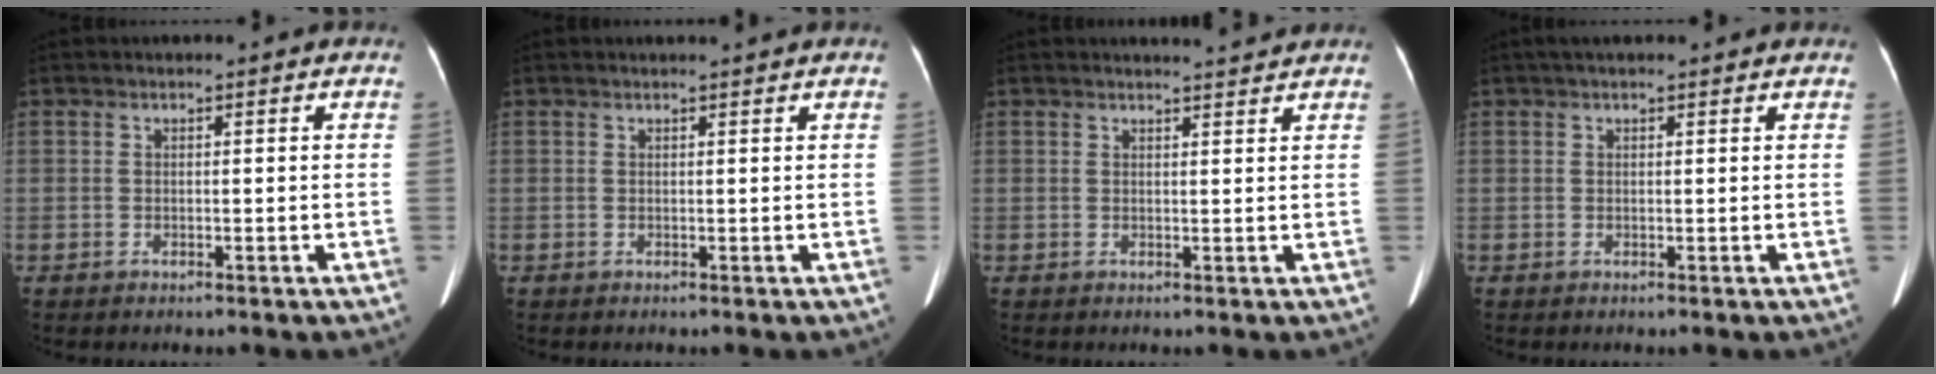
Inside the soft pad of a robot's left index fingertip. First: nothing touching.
{"total": 2.2, "force": [2.0, -0.5, 0.7], "torque": [-0.010, 0.008, 0.030]}
{"total": 3.7, "force": [3.6, -0.2, 0.7], "torque": [-0.014, 0.005, 0.046]}
{"total": 5.7, "force": [4.8, 1.1, 2.9], "torque": [-0.045, 0.035, 0.067]}